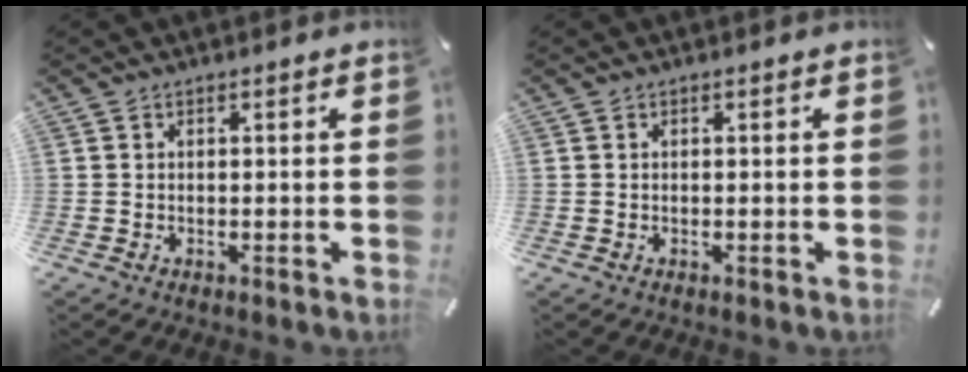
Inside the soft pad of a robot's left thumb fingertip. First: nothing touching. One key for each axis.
{"total": 0.0}